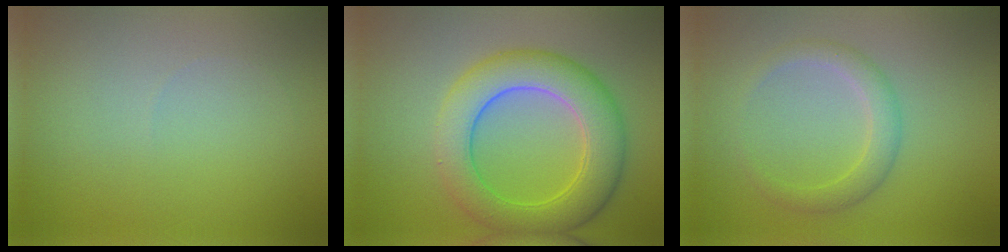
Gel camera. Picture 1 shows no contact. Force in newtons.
{"total": 6.9, "press": 6.9, "slide": 0.2}
{"total": 2.4, "press": 2.3, "slide": 0.2}